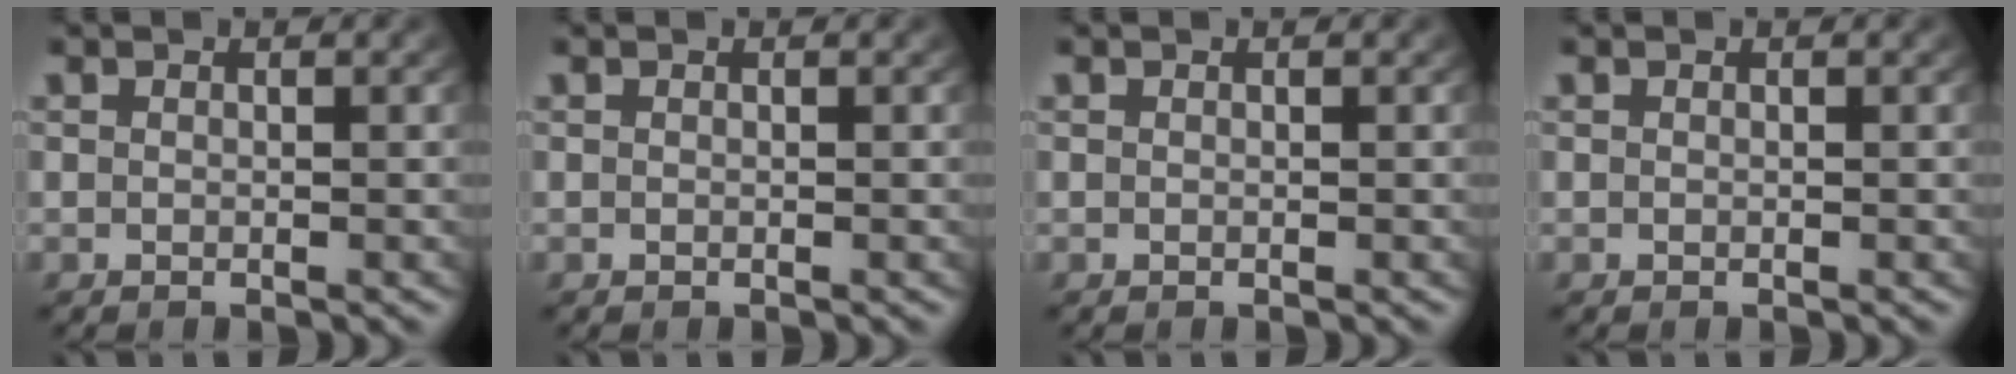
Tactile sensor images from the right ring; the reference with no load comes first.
{"total": 0.0}
{"total": 0.0}
{"total": 0.0}